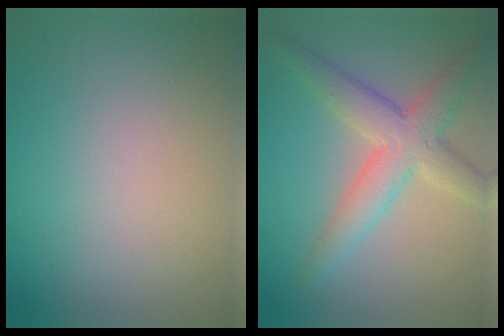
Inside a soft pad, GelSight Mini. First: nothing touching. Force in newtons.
{"total": 5.0, "press": 5.0, "slide": 0.2}